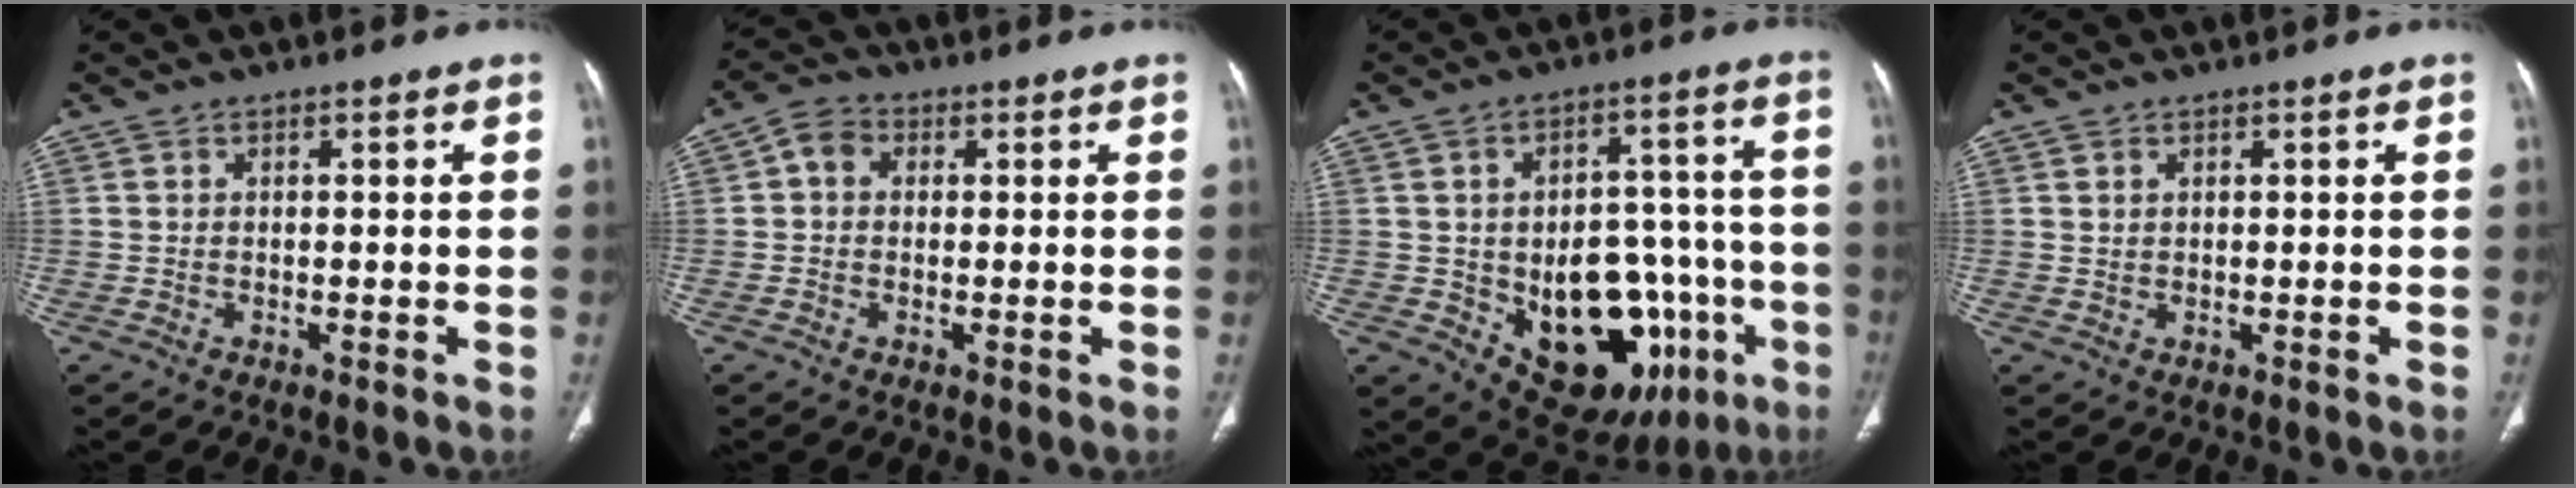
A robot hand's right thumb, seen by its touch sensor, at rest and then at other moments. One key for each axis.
{"total": 4.1, "fx": 0.6, "fy": 3.4, "fz": 2.3, "tx": -0.025, "ty": 0.012, "tz": 0.002}
{"total": 22.4, "fx": -6.6, "fy": 13.2, "fz": 16.8, "tx": -0.194, "ty": 0.032, "tz": -0.068}
{"total": 0.8, "fx": 0.6, "fy": 0.5, "fz": 0.3, "tx": 0.003, "ty": -0.003, "tz": 0.009}